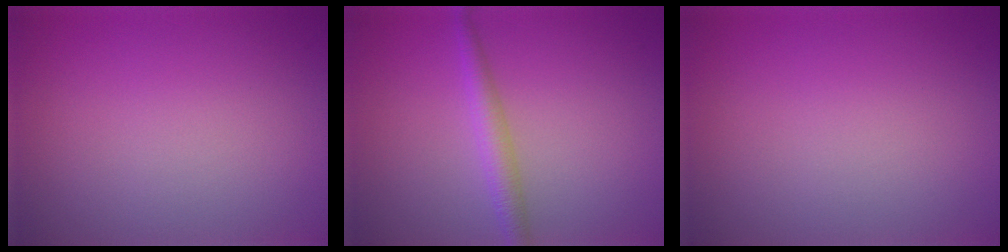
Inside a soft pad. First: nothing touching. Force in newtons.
{"total": 2.2, "press": 2.2, "slide": 0.1}
{"total": 0.0}